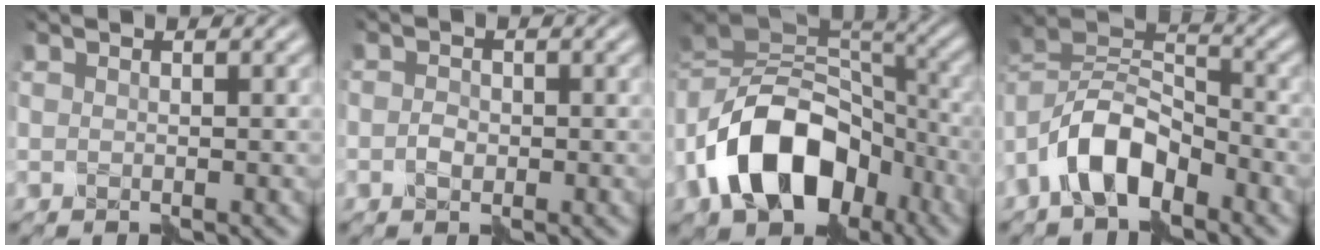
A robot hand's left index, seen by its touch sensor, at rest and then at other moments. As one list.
[{"total": 1.4, "force": [-0.7, 0.9, 0.8], "torque": [-0.014, 0.002, -0.021]}, {"total": 13.5, "force": [-6.4, 8.6, 8.2], "torque": [-0.150, 0.007, -0.128]}, {"total": 7.4, "force": [-4.9, 3.4, 4.4], "torque": [-0.075, 0.013, -0.107]}]